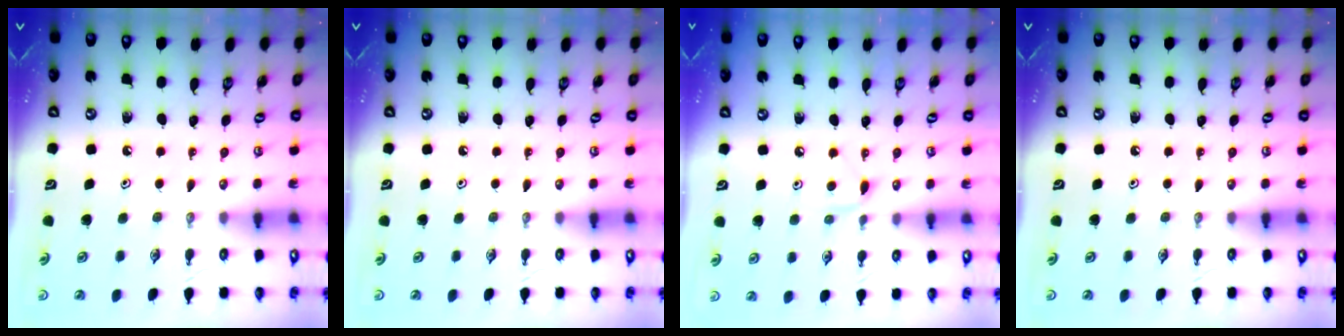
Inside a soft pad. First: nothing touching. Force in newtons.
{"total": 0.0}
{"total": 5.7, "press": 5.6, "slide": 0.7}
{"total": 0.0}